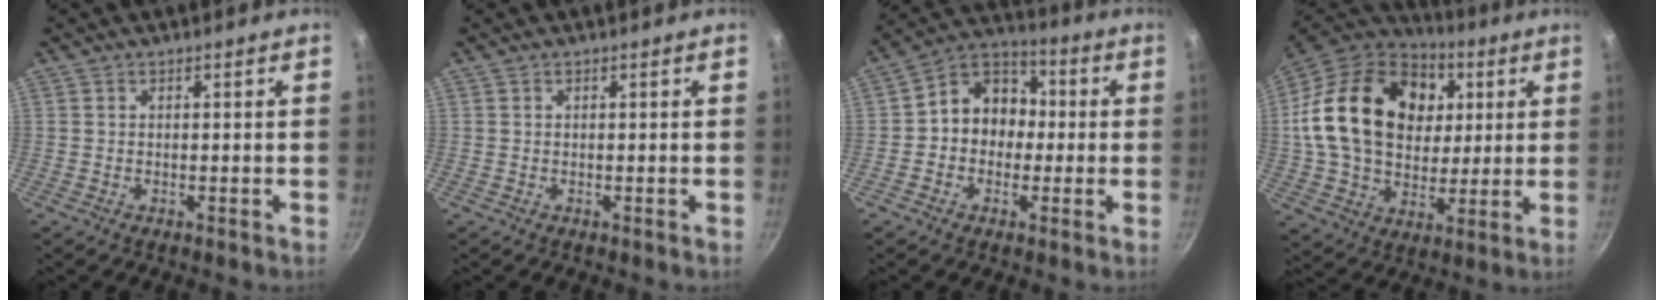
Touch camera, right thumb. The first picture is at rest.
{"total": 0.0}
{"total": 10.8, "force": [-0.4, 9.2, 5.8], "torque": [-0.042, 0.037, -0.030]}
{"total": 27.3, "force": [6.0, 19.8, 17.8], "torque": [-0.295, 0.010, 0.105]}